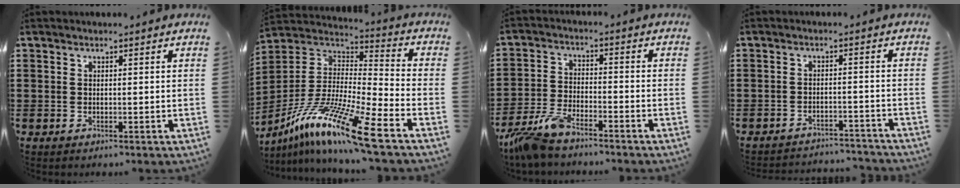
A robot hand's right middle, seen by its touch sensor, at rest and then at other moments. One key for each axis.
{"total": 13.8, "fx": -9.7, "fy": 0.7, "fz": 9.8, "tx": -0.208, "ty": -0.002, "tz": -0.192}
{"total": 6.5, "fx": -5.6, "fy": 1.3, "fz": 3.1, "tx": -0.089, "ty": -0.006, "tz": -0.114}
{"total": 2.9, "fx": -2.9, "fy": 0.1, "fz": 0.1, "tx": -0.007, "ty": 0.002, "tz": -0.061}